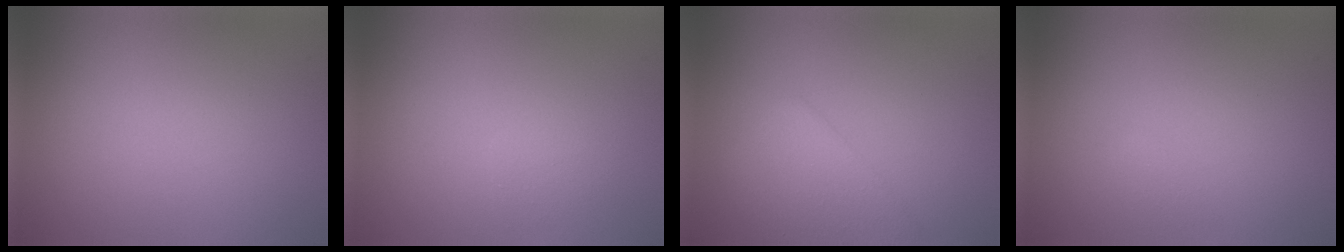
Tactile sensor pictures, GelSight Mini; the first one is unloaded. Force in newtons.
{"total": 1.0, "press": 1.0, "slide": 0.1}
{"total": 3.9, "press": 3.9, "slide": 0.2}
{"total": 0.6, "press": 0.6, "slide": 0.1}